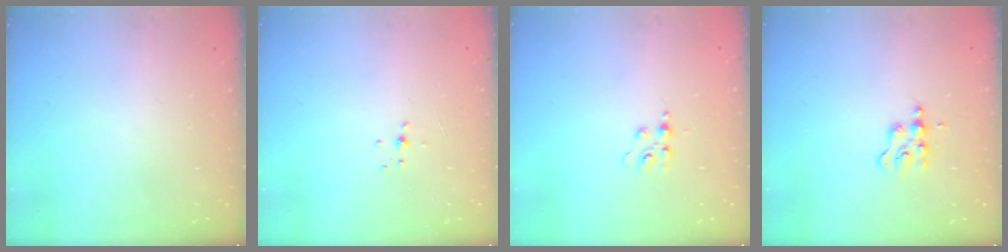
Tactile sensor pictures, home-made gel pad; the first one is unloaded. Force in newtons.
{"total": 4.6, "press": 4.5, "slide": 0.8}
{"total": 4.8, "press": 4.7, "slide": 1.1}
{"total": 2.4, "press": 2.4, "slide": 0.3}